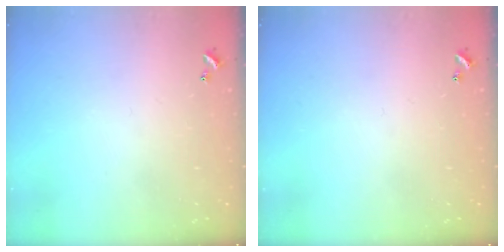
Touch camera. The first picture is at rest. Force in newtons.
{"total": 0.0}